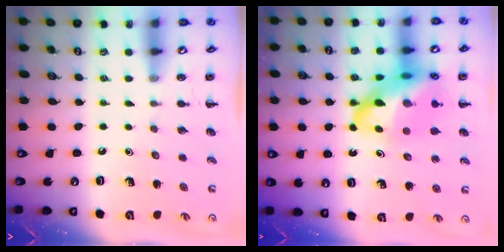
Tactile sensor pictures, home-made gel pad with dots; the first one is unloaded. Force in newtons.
{"total": 22.0, "press": 21.5, "slide": 4.6}